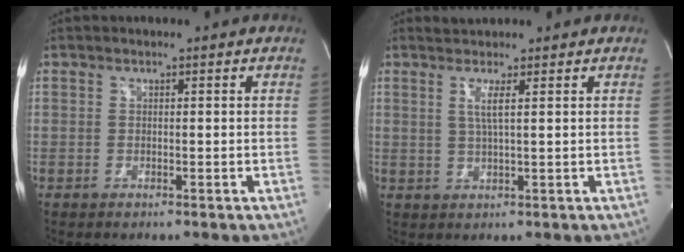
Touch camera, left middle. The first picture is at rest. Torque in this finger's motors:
{"motor_torque": [0.51, -0.23, 0.03, 0.06]}